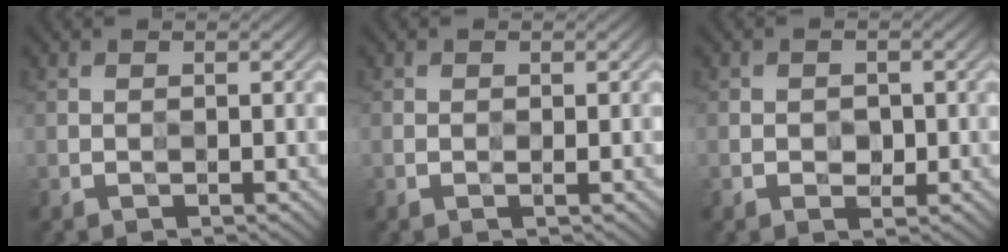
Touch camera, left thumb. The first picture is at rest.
{"total": 0.0}
{"total": 1.2, "force": [-0.2, 1.1, 0.3], "torque": [0.004, 0.001, -0.004]}